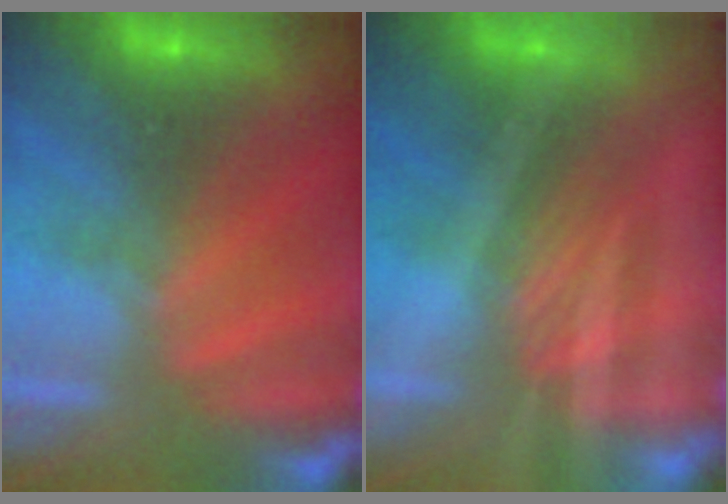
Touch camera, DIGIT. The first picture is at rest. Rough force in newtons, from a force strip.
{"total": 1.9}